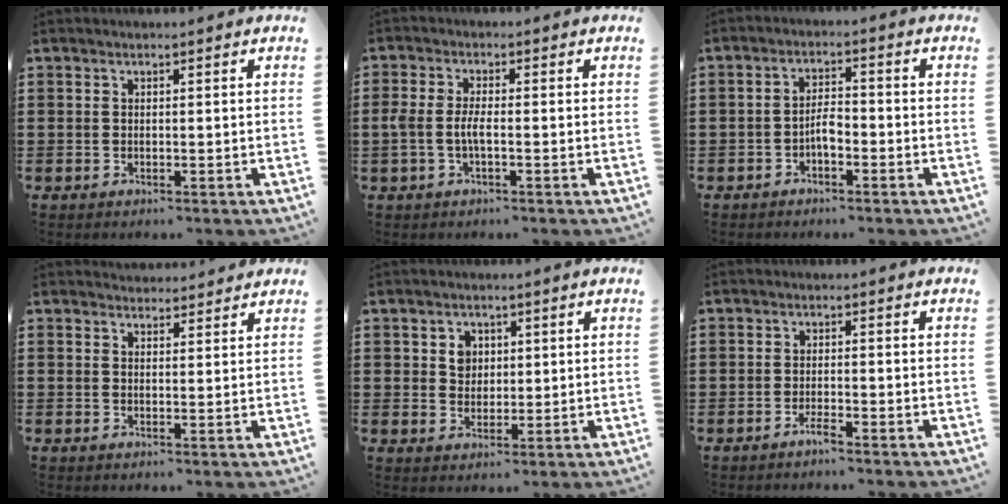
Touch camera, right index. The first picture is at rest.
{"total": 3.3, "force": [-0.9, 0.9, 3.0], "torque": [-0.076, -0.005, -0.024]}
{"total": 3.1, "force": [-1.5, 1.2, 2.4], "torque": [-0.054, 0.006, -0.033]}
{"total": 2.1, "force": [2.0, 0.5, -0.3], "torque": [0.001, 0.002, 0.039]}
{"total": 3.1, "force": [1.1, 2.7, 1.2], "torque": [-0.026, 0.009, 0.015]}
{"total": 1.8, "force": [-1.5, 0.1, 1.0], "torque": [-0.018, -0.002, -0.027]}